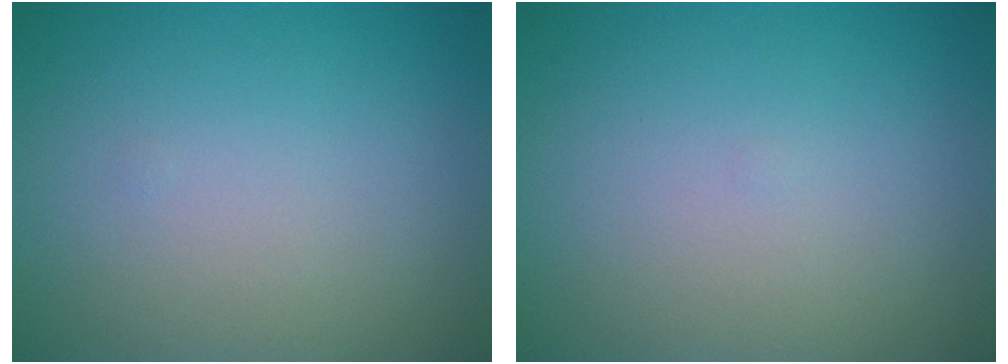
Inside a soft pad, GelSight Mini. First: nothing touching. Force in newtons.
{"total": 0.0}